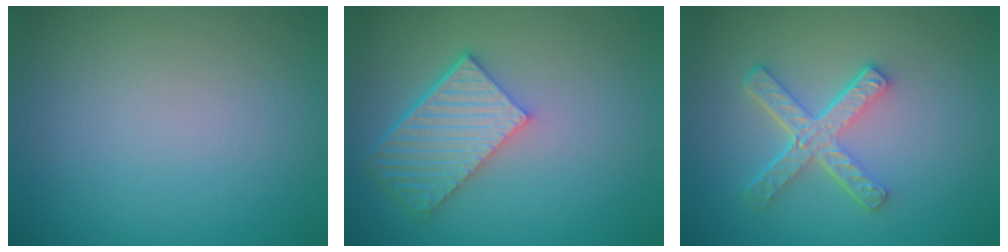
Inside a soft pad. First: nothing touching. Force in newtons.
{"total": 5.9, "press": 4.3, "slide": 4.0}
{"total": 4.5, "press": 3.3, "slide": 3.1}